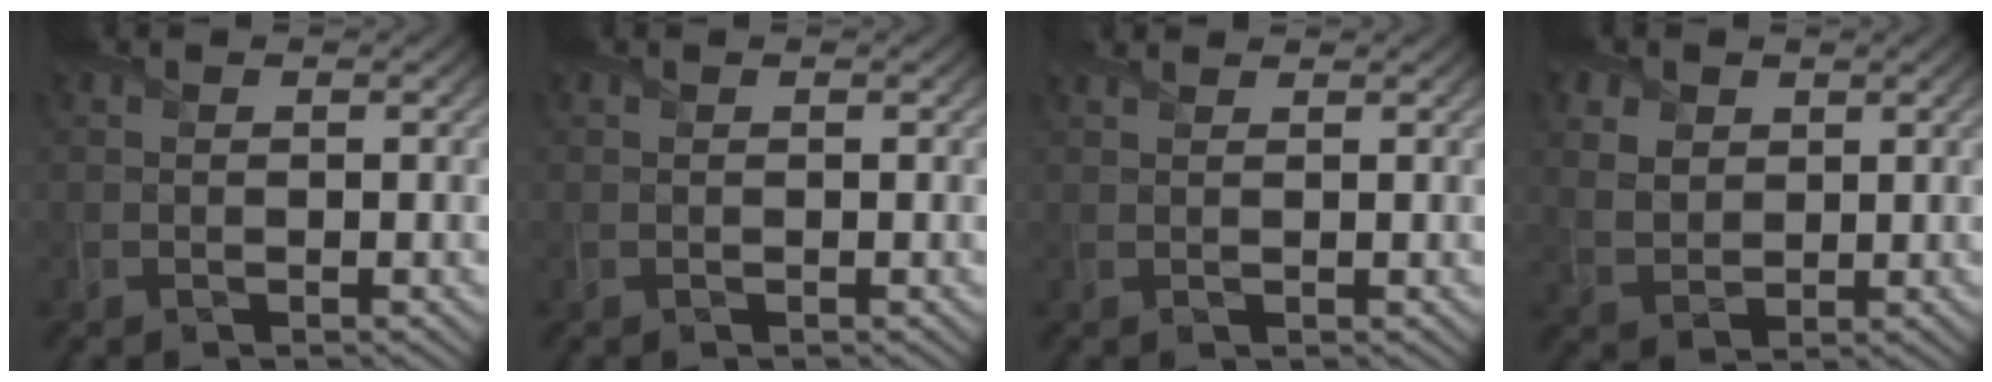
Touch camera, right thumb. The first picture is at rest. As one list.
[{"total": 0.0}, {"total": 1.3, "force": [1.2, 0.2, 0.2], "torque": [-0.012, 0.008, 0.026]}, {"total": 4.8, "force": [2.3, 3.5, 2.3], "torque": [-0.078, 0.001, 0.046]}]